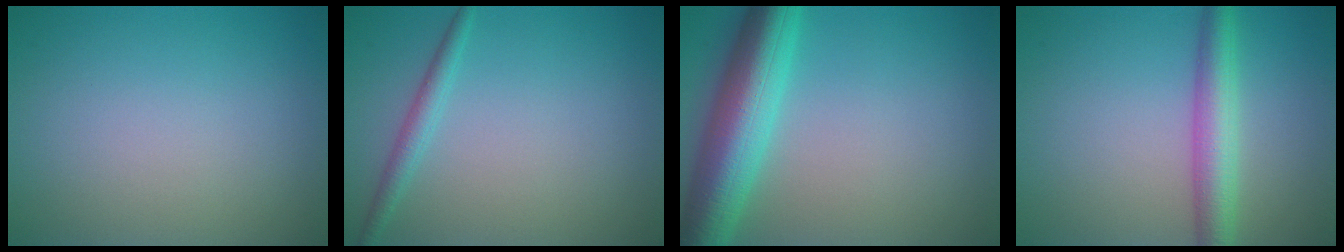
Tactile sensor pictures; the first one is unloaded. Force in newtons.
{"total": 1.7, "press": 1.7, "slide": 0.0}
{"total": 8.4, "press": 8.4, "slide": 0.2}
{"total": 4.3, "press": 4.3, "slide": 0.1}